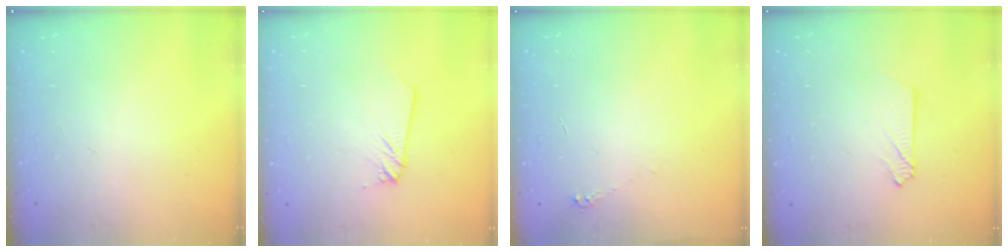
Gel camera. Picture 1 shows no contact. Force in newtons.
{"total": 2.3, "press": 2.3, "slide": 0.1}
{"total": 2.5, "press": 2.5, "slide": 0.3}
{"total": 2.6, "press": 2.6, "slide": 0.3}